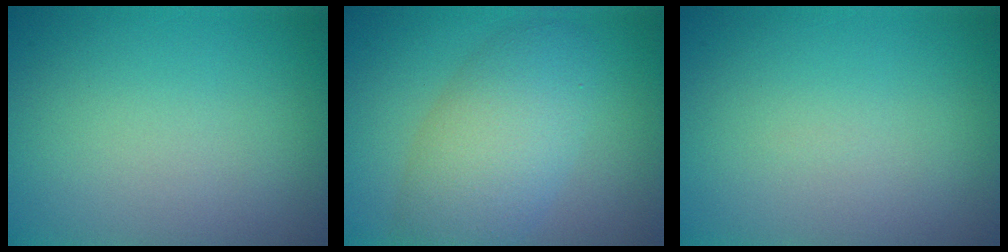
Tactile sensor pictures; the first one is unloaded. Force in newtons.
{"total": 6.0, "press": 6.0, "slide": 0.5}
{"total": 0.0}